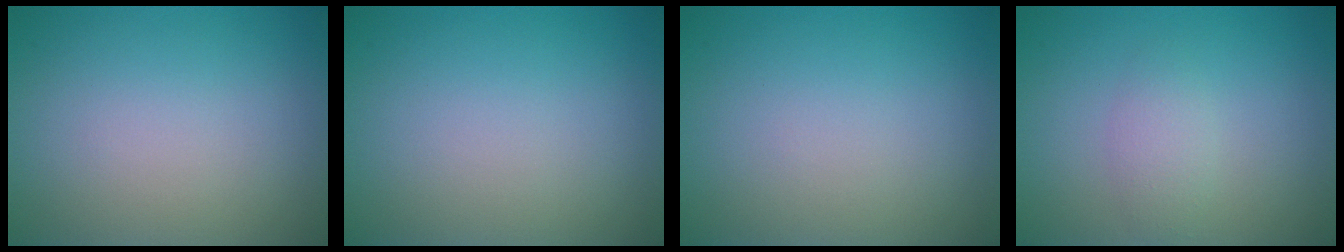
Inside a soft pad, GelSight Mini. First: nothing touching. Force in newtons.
{"total": 0.0}
{"total": 0.0}
{"total": 1.7, "press": 1.7, "slide": 0.0}